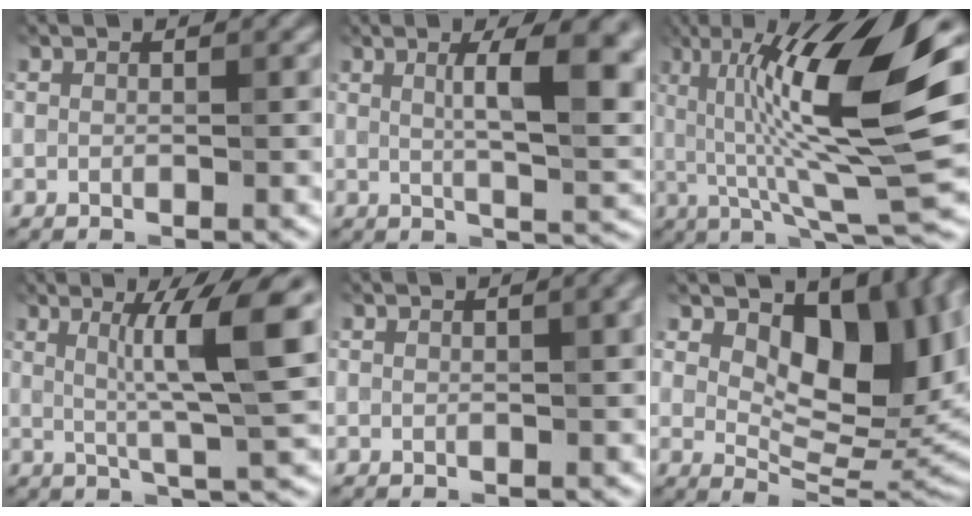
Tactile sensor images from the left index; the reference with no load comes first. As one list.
[{"total": 9.2, "force": [2.3, 2.2, 8.7], "torque": [-0.115, 0.011, 0.037]}, {"total": 14.0, "force": [2.8, 2.6, 13.5], "torque": [-0.221, 0.011, 0.046]}, {"total": 7.6, "force": [1.8, 0.5, 7.4], "torque": [-0.121, 0.007, 0.032]}, {"total": 1.8, "force": [0.6, 0.7, 1.5], "torque": [-0.019, 0.007, 0.012]}, {"total": 11.6, "force": [4.5, 6.2, 8.8], "torque": [-0.121, -0.003, 0.079]}]